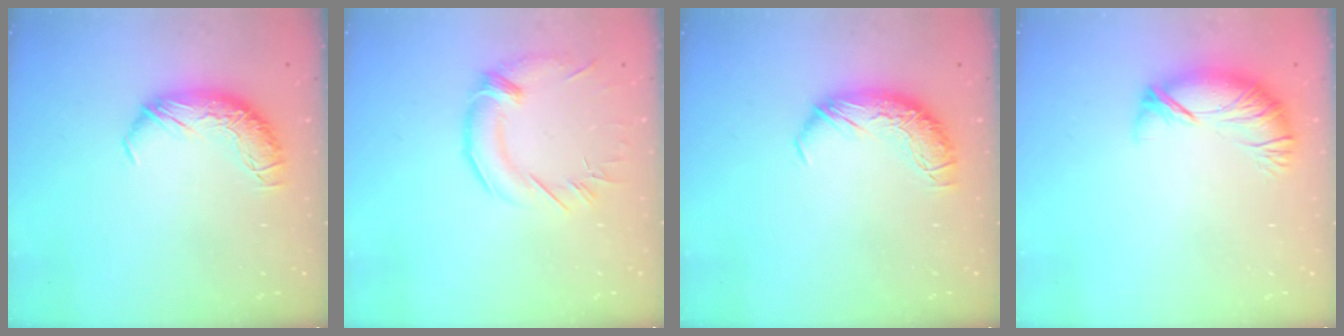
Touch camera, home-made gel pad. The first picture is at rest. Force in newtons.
{"total": 1.5, "press": 0.3, "slide": 1.5}
{"total": 0.0}
{"total": 3.8, "press": 3.2, "slide": 2.1}